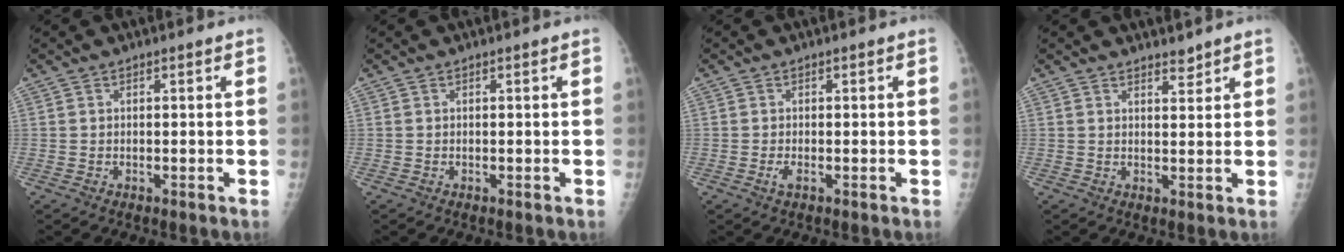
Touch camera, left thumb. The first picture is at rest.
{"total": 0.0}
{"total": 1.3, "force": [-0.3, 0.4, 1.1], "torque": [-0.024, -0.001, -0.009]}
{"total": 2.2, "force": [2.0, 0.7, 0.6], "torque": [0.002, -0.016, 0.029]}